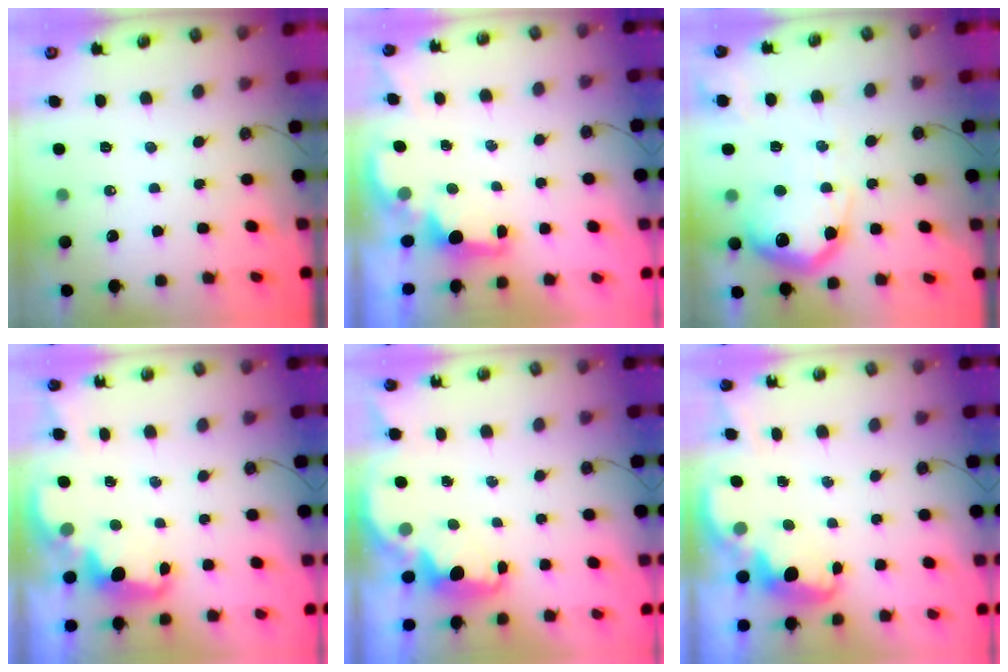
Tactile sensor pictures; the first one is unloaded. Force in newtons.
{"total": 1.8, "press": 1.7, "slide": 0.7}
{"total": 21.2, "press": 21.2, "slide": 1.7}
{"total": 2.8, "press": 2.7, "slide": 0.6}
{"total": 2.4, "press": 2.3, "slide": 0.8}
{"total": 2.7, "press": 2.6, "slide": 0.5}